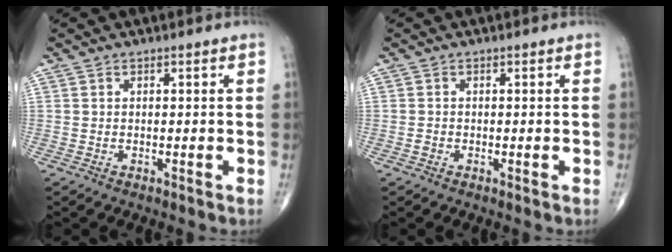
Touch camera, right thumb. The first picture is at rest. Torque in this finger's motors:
{"motor_torque": [0.08, 0.13, -0.02, -0.09, 0.03]}